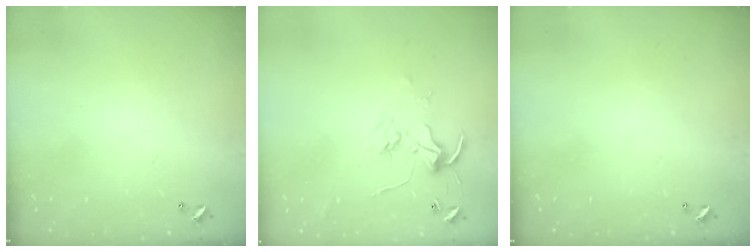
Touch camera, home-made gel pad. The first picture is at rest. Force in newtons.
{"total": 2.5, "press": 2.5, "slide": 0.2}
{"total": 0.0}